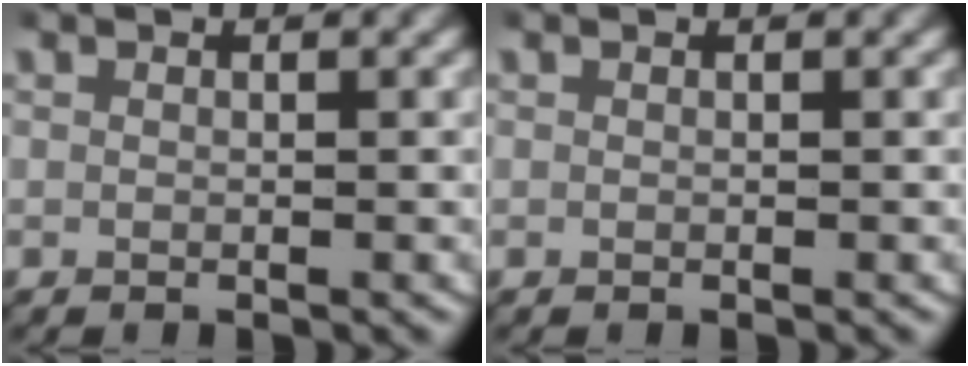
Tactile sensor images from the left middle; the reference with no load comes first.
{"total": 0.0}